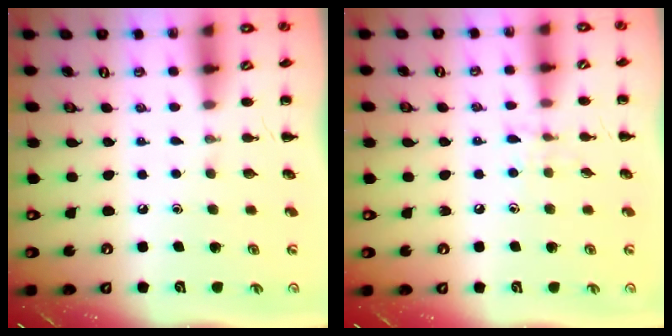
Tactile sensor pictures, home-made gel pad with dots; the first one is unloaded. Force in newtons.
{"total": 5.4, "press": 5.2, "slide": 1.6}